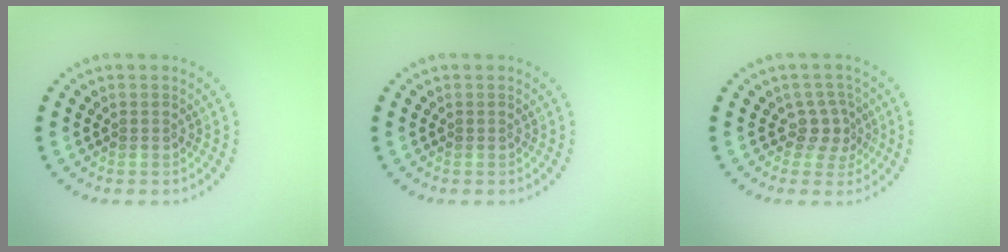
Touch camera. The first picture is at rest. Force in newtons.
{"total": 0.0}
{"total": 2.3, "press": 1.6, "slide": 1.6}